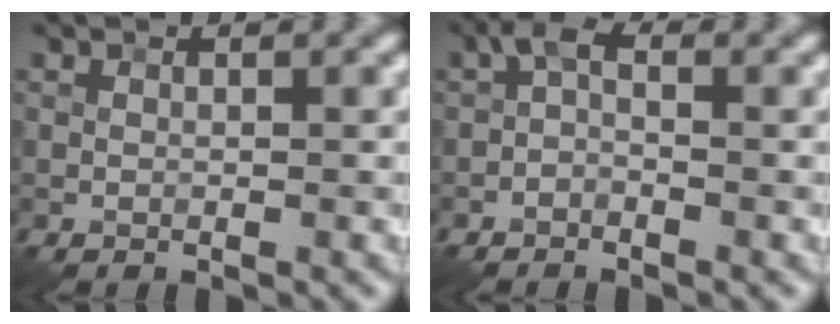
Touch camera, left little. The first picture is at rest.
{"total": 1.5, "force": [-0.7, 0.7, 1.1], "torque": [-0.021, 0.007, -0.019]}